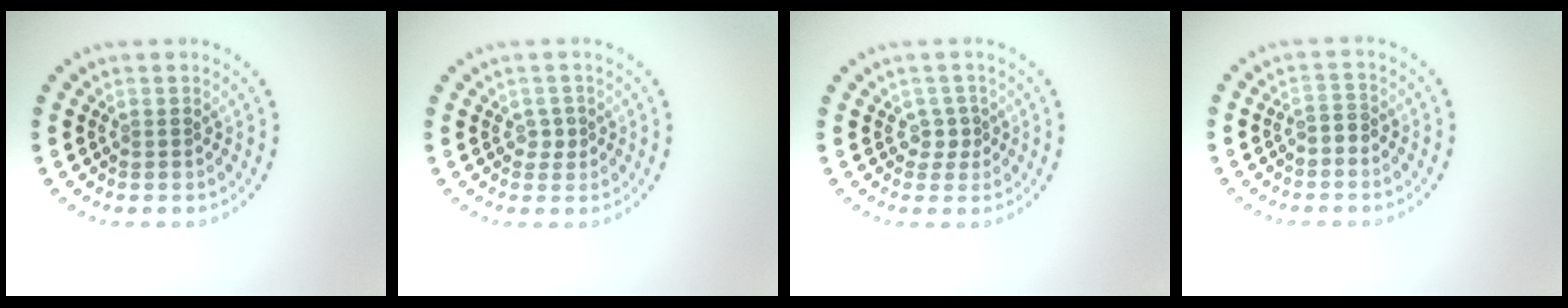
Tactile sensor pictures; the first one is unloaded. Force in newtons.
{"total": 1.1, "press": 0.9, "slide": 0.5}
{"total": 1.4, "press": 0.9, "slide": 1.0}
{"total": 1.2, "press": 1.0, "slide": 0.6}